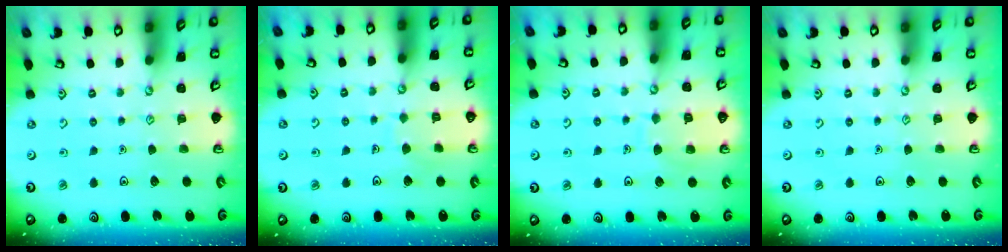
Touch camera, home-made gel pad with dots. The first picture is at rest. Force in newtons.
{"total": 4.9, "press": 4.8, "slide": 0.4}
{"total": 7.3, "press": 7.3, "slide": 0.7}
{"total": 0.0}